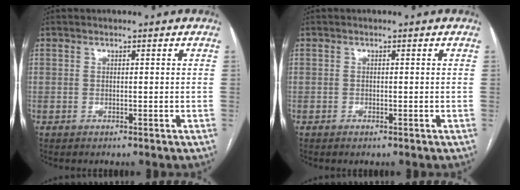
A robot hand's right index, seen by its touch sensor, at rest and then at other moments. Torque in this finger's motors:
{"motor_torque": [0.15, 0.10, -0.02, -0.01]}